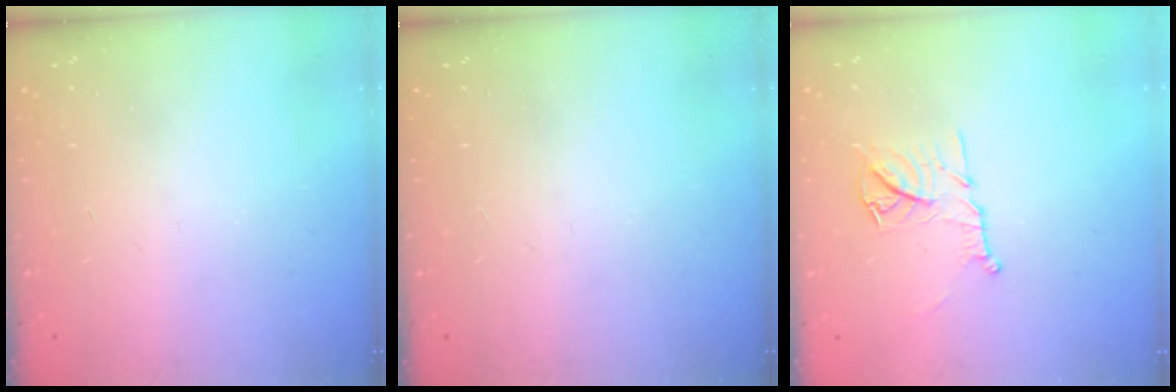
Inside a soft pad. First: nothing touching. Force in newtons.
{"total": 0.0}
{"total": 11.4, "press": 11.4, "slide": 0.6}